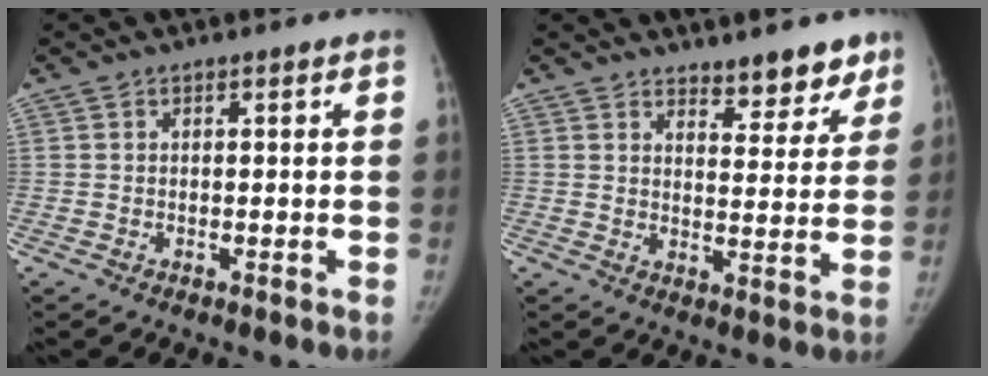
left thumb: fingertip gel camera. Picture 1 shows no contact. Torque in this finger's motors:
{"motor_torque": [-0.03, 0.05, 0.30, -0.18, 0.01]}